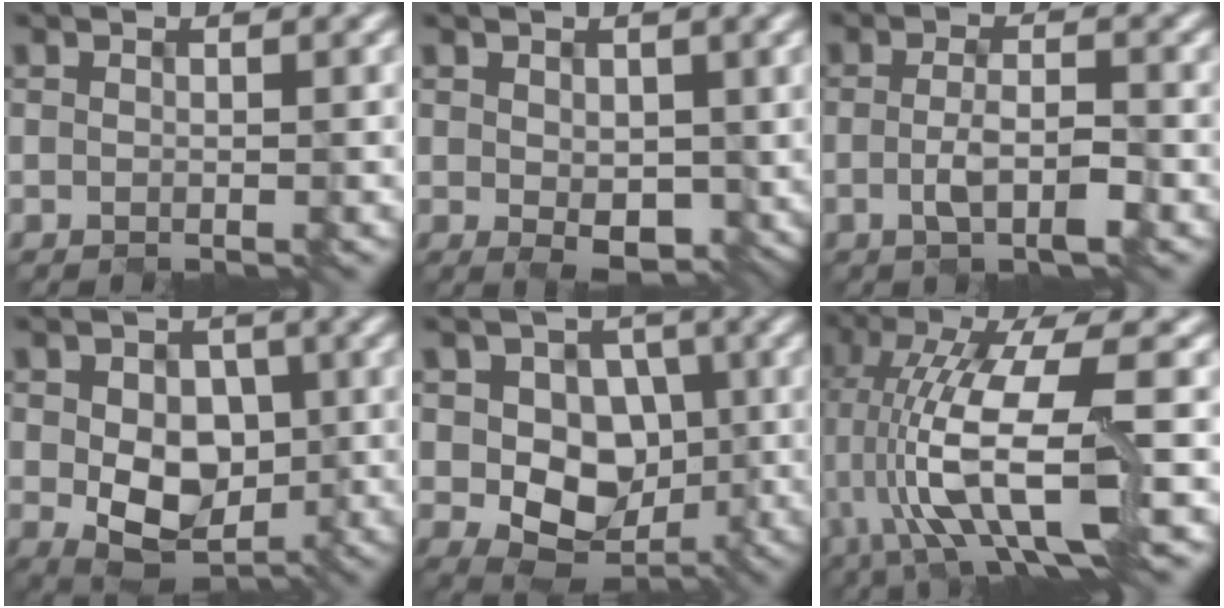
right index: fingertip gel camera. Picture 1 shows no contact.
{"total": 3.3, "force": [-0.1, 2.0, 2.6], "torque": [-0.048, -0.005, 0.010]}
{"total": 2.9, "force": [-1.3, 0.7, 2.5], "torque": [-0.054, -0.005, -0.020]}
{"total": 7.3, "force": [-0.8, 5.3, 4.9], "torque": [-0.082, -0.011, -0.003]}
{"total": 6.8, "force": [-0.8, 5.5, 3.9], "torque": [-0.057, -0.006, -0.016]}
{"total": 11.2, "force": [-2.7, 3.1, 10.4], "torque": [-0.208, -0.002, -0.045]}